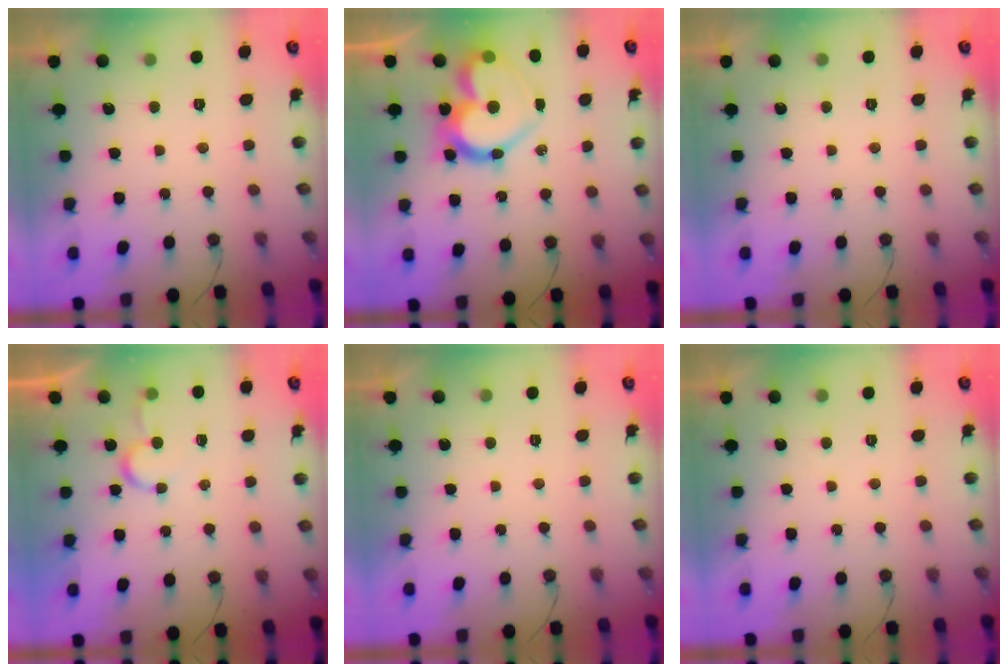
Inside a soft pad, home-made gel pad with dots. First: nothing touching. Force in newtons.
{"total": 18.0, "press": 17.9, "slide": 1.8}
{"total": 1.9, "press": 1.9, "slide": 0.1}
{"total": 5.8, "press": 5.8, "slide": 0.4}
{"total": 1.7, "press": 1.7, "slide": 0.0}
{"total": 1.7, "press": 1.7, "slide": 0.1}